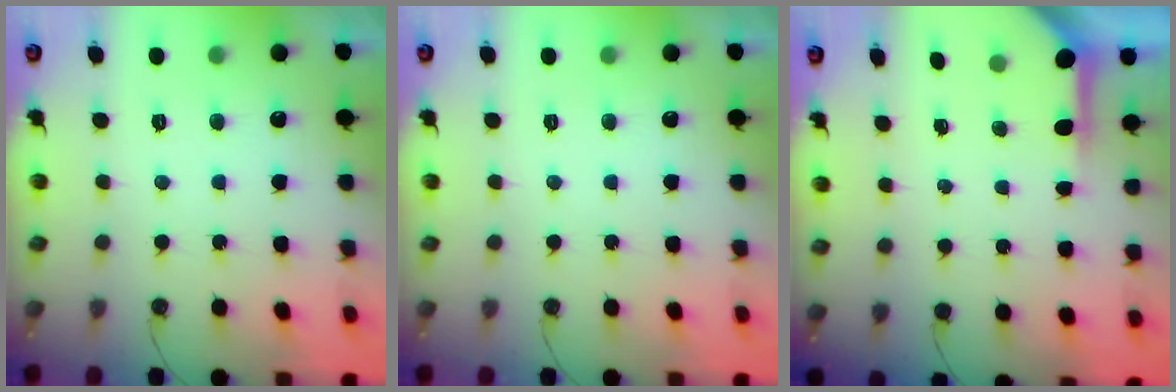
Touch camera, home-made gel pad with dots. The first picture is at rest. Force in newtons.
{"total": 0.0}
{"total": 4.0, "press": 4.0, "slide": 0.4}